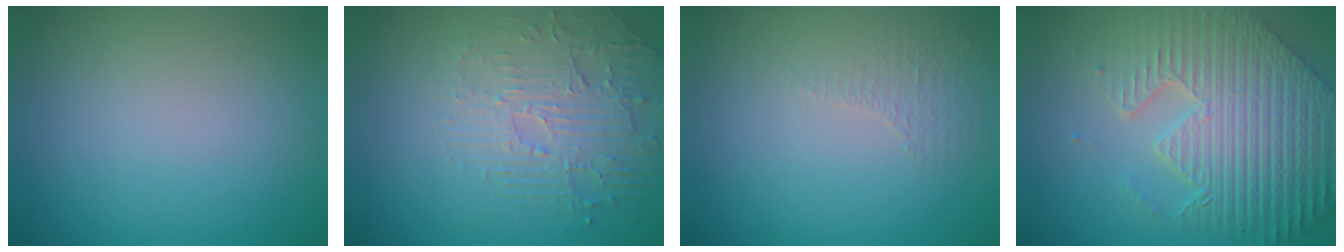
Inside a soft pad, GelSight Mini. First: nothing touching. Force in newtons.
{"total": 2.6, "press": 2.1, "slide": 1.5}
{"total": 0.9, "press": 0.5, "slide": 0.8}
{"total": 9.0, "press": 6.5, "slide": 6.3}